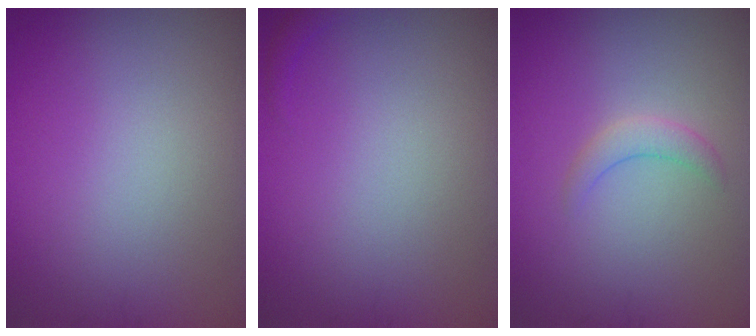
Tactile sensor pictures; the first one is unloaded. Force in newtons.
{"total": 0.7, "press": 0.7, "slide": 0.1}
{"total": 1.7, "press": 1.7, "slide": 0.0}